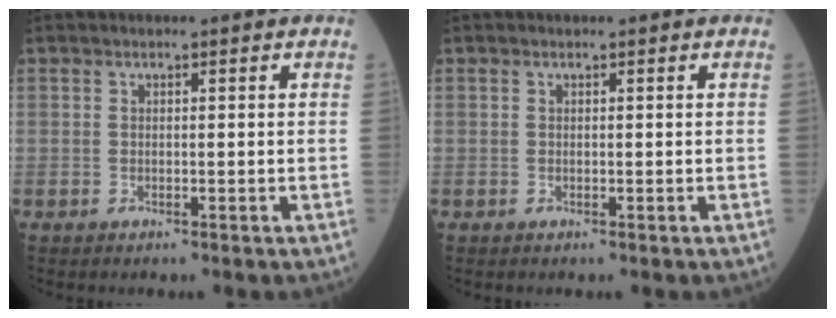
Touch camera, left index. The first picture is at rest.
{"total": 0.0}